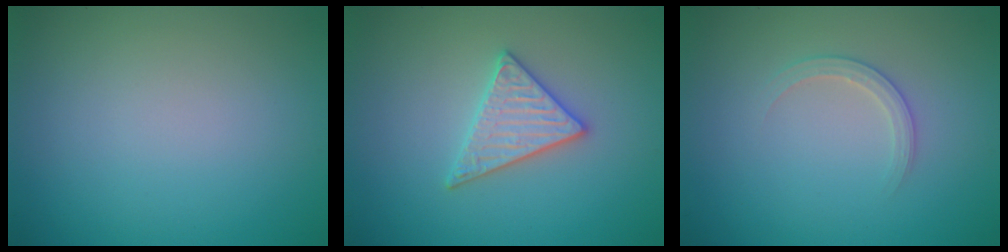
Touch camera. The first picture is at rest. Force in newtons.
{"total": 2.9, "press": 2.9, "slide": 0.3}
{"total": 1.6, "press": 1.6, "slide": 0.1}